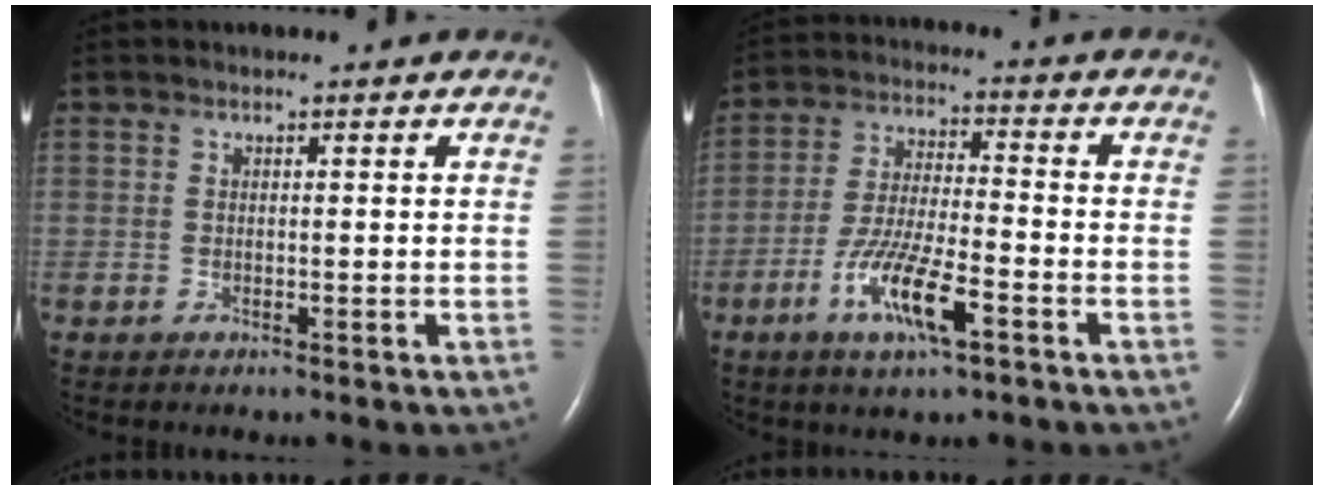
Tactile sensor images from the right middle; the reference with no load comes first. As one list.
[{"total": 10.0, "force": [-4.9, 1.7, 8.6], "torque": [-0.175, -0.010, -0.087]}]